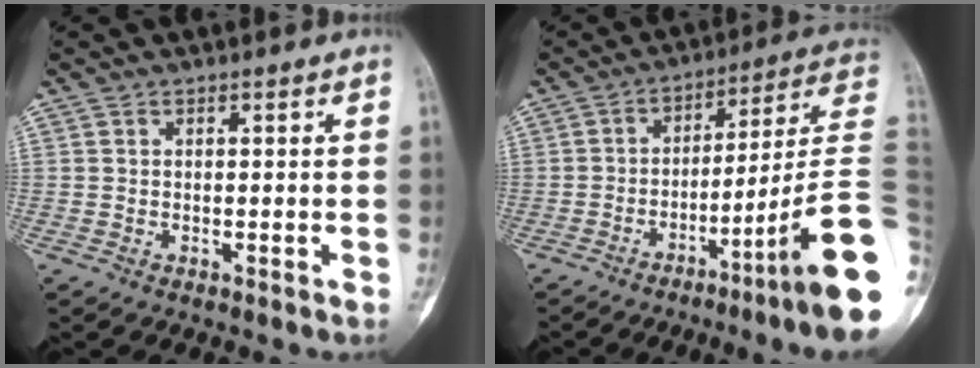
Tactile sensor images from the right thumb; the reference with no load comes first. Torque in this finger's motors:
{"motor_torque": [3.49, 1.51, 1.86, -0.91, 0.41]}